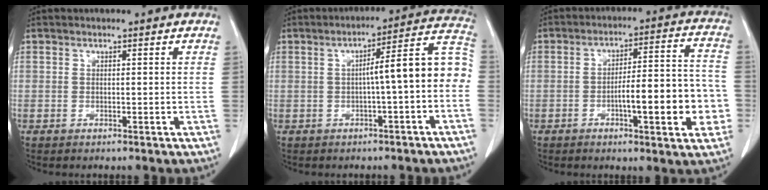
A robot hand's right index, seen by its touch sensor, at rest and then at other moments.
{"total": 9.8, "force": [-1.1, 0.9, 9.7], "torque": [-0.125, 0.042, -0.018]}
{"total": 13.0, "force": [-3.5, 2.7, 12.3], "torque": [-0.172, 0.025, -0.046]}